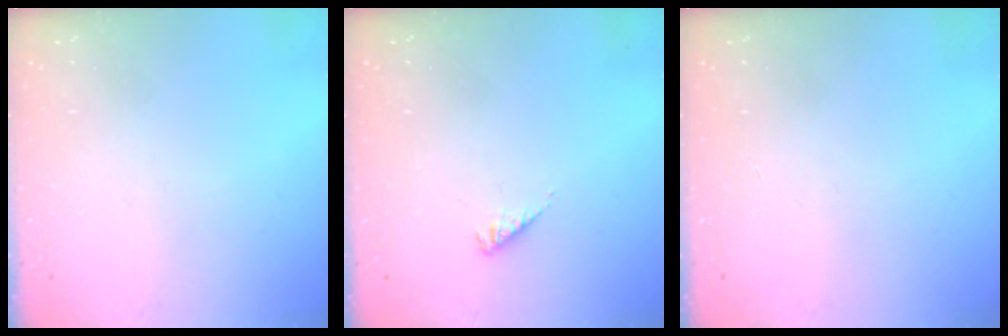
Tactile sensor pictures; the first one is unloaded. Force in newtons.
{"total": 1.9, "press": 1.9, "slide": 0.4}
{"total": 0.0}